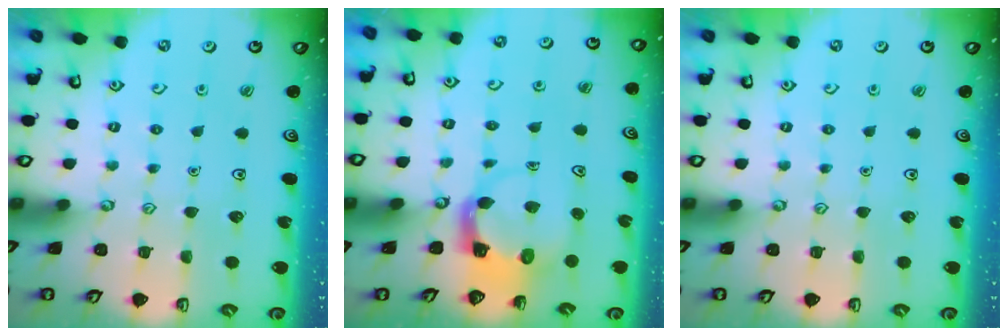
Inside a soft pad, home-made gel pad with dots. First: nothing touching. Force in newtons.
{"total": 4.0, "press": 4.0, "slide": 0.5}
{"total": 0.0}